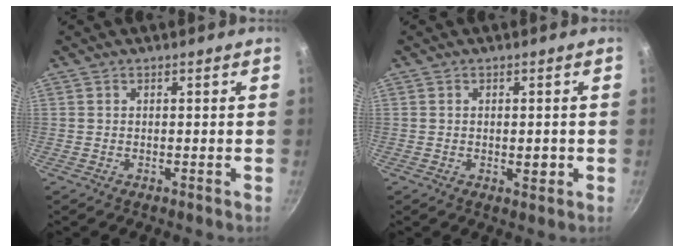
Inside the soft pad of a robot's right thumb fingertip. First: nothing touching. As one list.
[{"total": 2.1, "force": [-0.3, 1.0, 1.8], "torque": [-0.025, -0.004, -0.003]}]